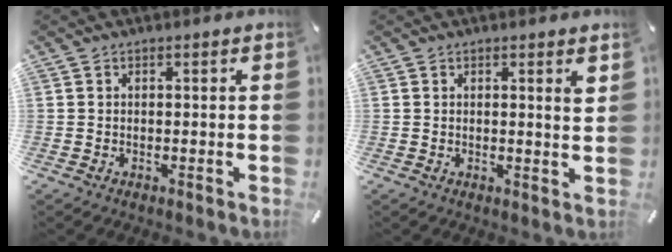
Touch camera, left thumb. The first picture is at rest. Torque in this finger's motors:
{"motor_torque": [0.92, 0.55, -0.03, -0.05, 0.14]}